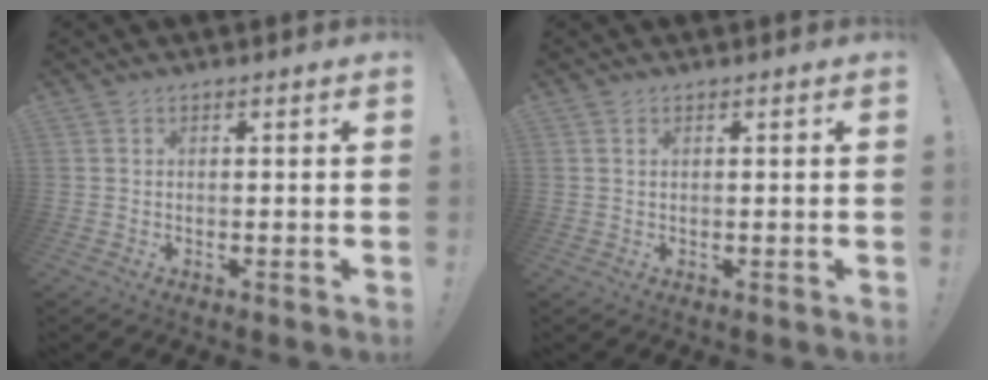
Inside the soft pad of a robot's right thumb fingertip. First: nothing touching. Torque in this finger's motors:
{"motor_torque": [0.03, -0.16, 0.02, 0.26, 0.01]}